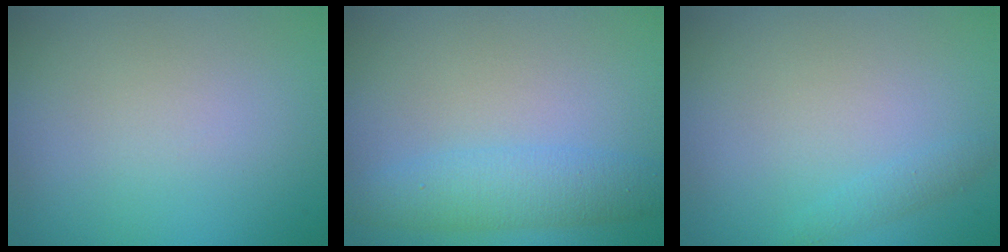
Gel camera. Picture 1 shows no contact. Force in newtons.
{"total": 3.6, "press": 3.6, "slide": 0.1}
{"total": 0.9, "press": 0.9, "slide": 0.1}